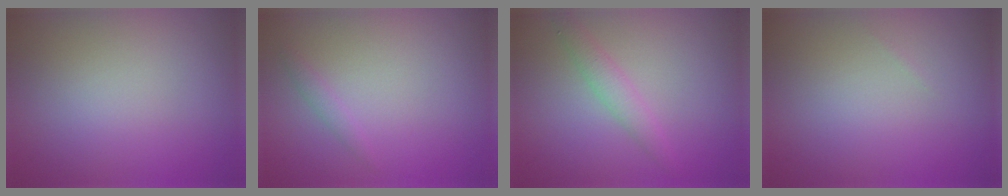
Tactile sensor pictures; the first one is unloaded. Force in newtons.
{"total": 0.8, "press": 0.8, "slide": 0.0}
{"total": 2.5, "press": 2.5, "slide": 0.1}
{"total": 0.0}